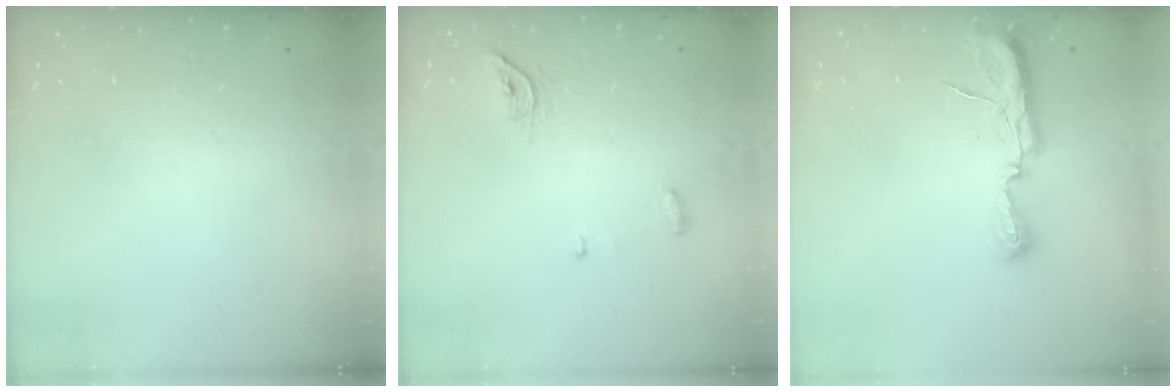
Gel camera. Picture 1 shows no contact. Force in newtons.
{"total": 5.2, "press": 5.2, "slide": 0.1}
{"total": 8.8, "press": 8.2, "slide": 3.2}